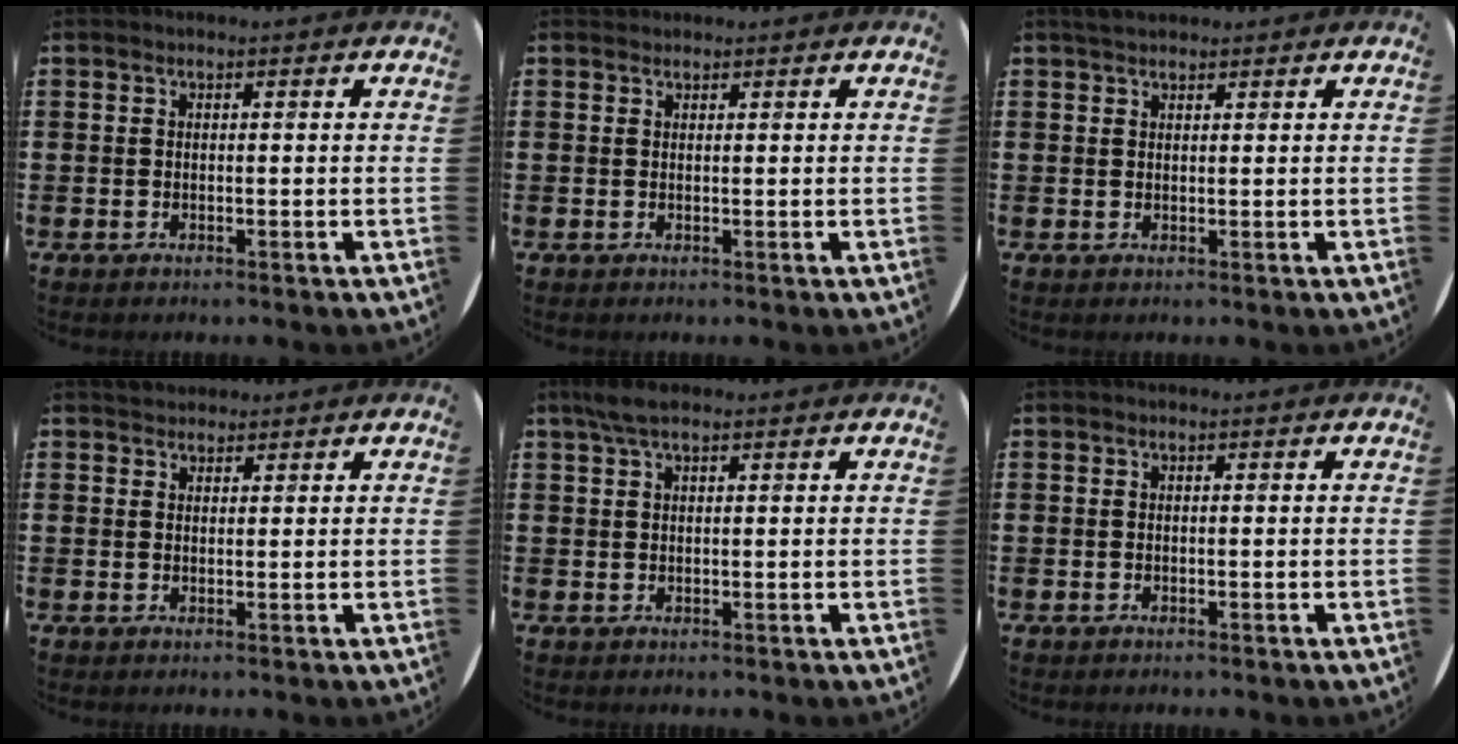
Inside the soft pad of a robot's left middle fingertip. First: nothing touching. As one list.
[{"total": 0.0}, {"total": 1.6, "force": [1.5, 0.4, 0.4], "torque": [-0.001, 0.002, 0.027]}, {"total": 1.6, "force": [1.6, 0.4, -0.2], "torque": [0.010, 0.001, 0.029]}, {"total": 3.1, "force": [2.0, 0.9, 2.1], "torque": [-0.045, 0.007, 0.035]}, {"total": 0.0}]